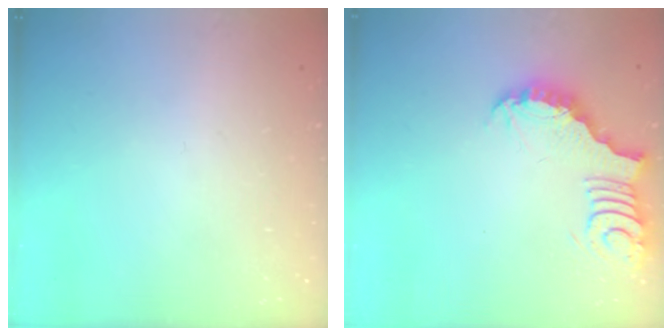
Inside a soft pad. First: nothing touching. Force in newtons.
{"total": 3.8, "press": 3.8, "slide": 0.5}